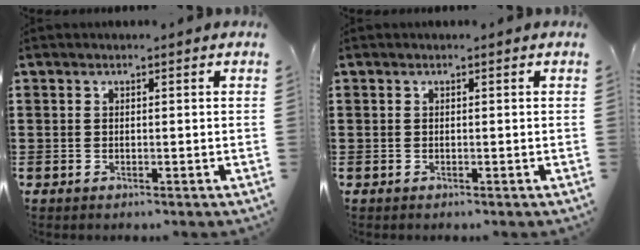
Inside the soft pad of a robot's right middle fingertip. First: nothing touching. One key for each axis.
{"total": 0.0}